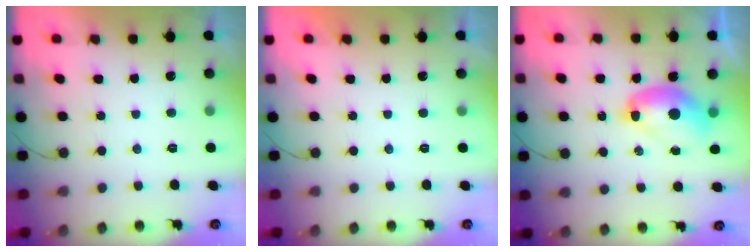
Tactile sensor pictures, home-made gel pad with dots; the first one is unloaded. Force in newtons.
{"total": 0.0}
{"total": 10.3, "press": 10.3, "slide": 0.4}